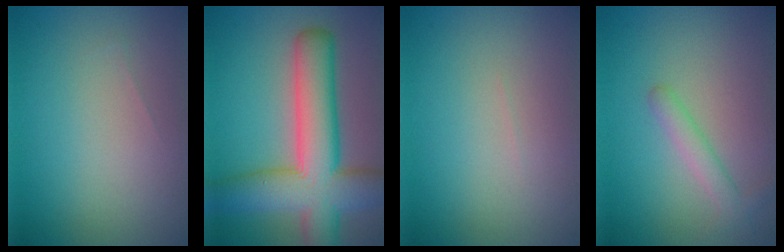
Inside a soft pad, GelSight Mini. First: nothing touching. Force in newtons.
{"total": 10.0, "press": 10.0, "slide": 0.5}
{"total": 0.0}
{"total": 1.9, "press": 1.9, "slide": 0.0}